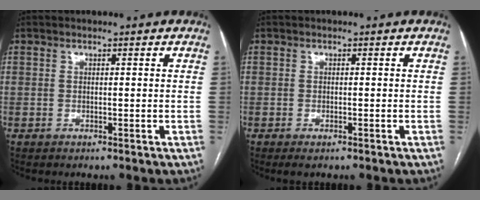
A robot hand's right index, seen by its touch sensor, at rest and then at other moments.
{"total": 1.5, "force": [-1.0, 0.4, 1.1], "torque": [-0.017, -0.004, -0.011]}